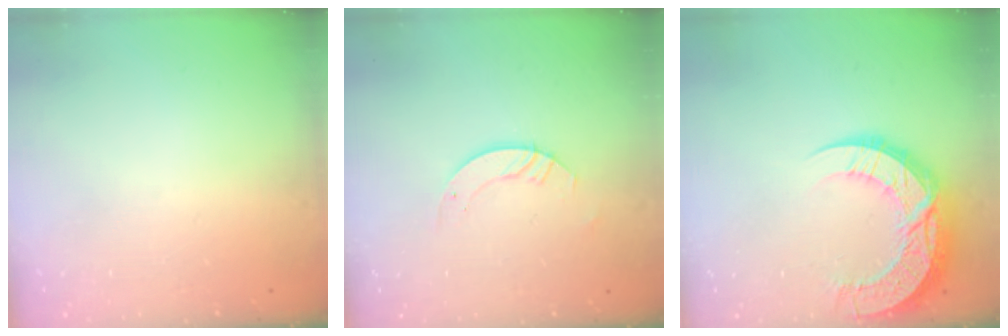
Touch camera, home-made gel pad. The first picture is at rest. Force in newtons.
{"total": 3.5, "press": 3.5, "slide": 0.4}
{"total": 16.5, "press": 16.5, "slide": 1.2}